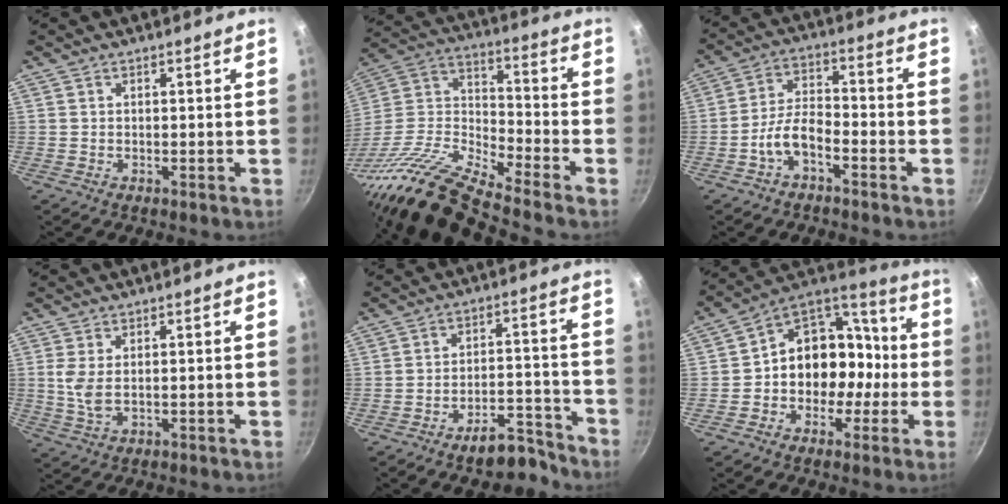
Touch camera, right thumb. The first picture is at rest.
{"total": 20.3, "force": [-16.8, 3.8, 10.7], "torque": [-0.178, 0.081, -0.340]}
{"total": 7.0, "force": [-3.8, 3.3, 4.9], "torque": [-0.085, 0.044, -0.074]}
{"total": 4.0, "force": [0.6, 1.9, 3.5], "torque": [-0.075, -0.005, 0.017]}
{"total": 8.4, "force": [-6.9, 3.1, 3.7], "torque": [-0.022, 0.077, -0.097]}
{"total": 15.7, "force": [-2.6, 13.0, 8.5], "torque": [-0.068, 0.069, -0.047]}